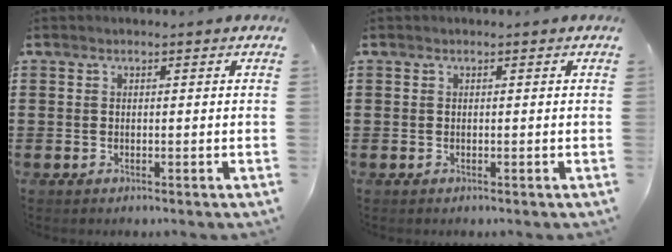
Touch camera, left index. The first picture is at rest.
{"total": 0.0}